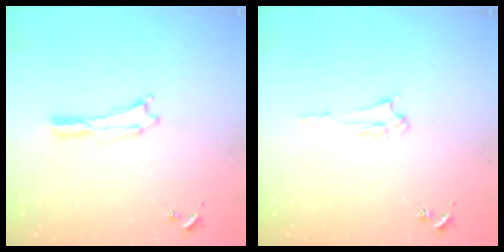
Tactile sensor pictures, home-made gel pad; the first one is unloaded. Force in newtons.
{"total": 2.4, "press": 2.4, "slide": 0.3}